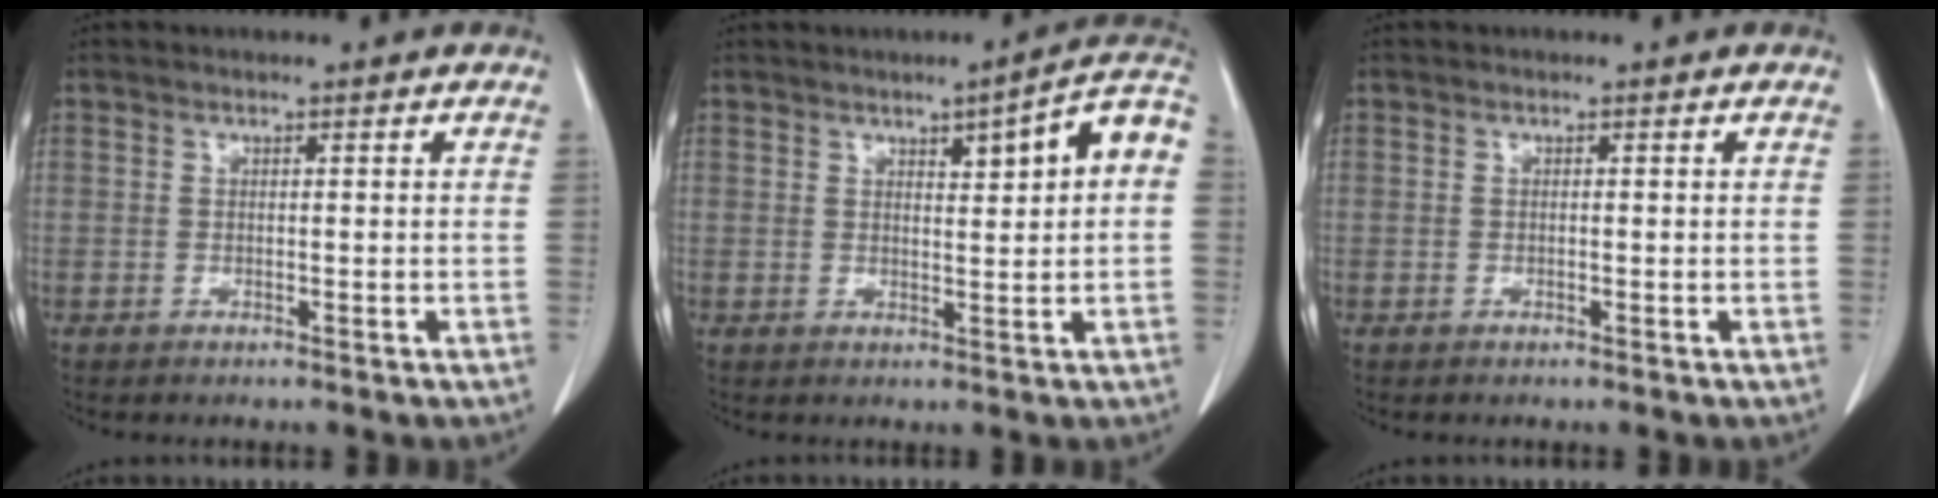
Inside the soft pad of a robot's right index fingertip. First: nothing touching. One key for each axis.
{"total": 7.4, "fx": 1.8, "fy": 0.8, "fz": 7.1, "tx": -0.097, "ty": 0.016, "tz": 0.021}
{"total": 0.0}